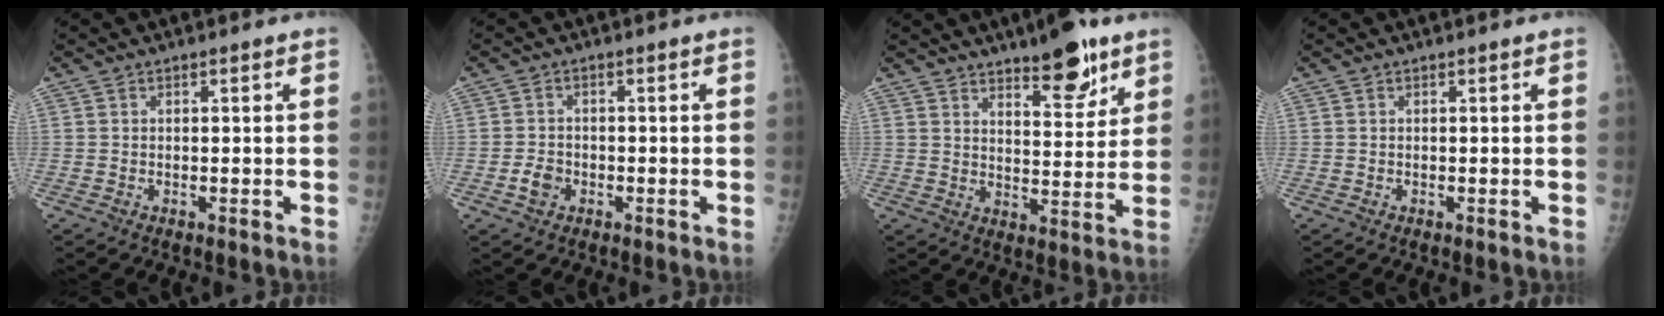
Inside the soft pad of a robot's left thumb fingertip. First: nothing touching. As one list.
[{"total": 2.7, "force": [-1.2, 1.8, 1.6], "torque": [-0.030, 0.005, -0.023]}, {"total": 10.7, "force": [7.2, 3.6, 7.0], "torque": [-0.074, -0.046, 0.108]}, {"total": 0.0}]